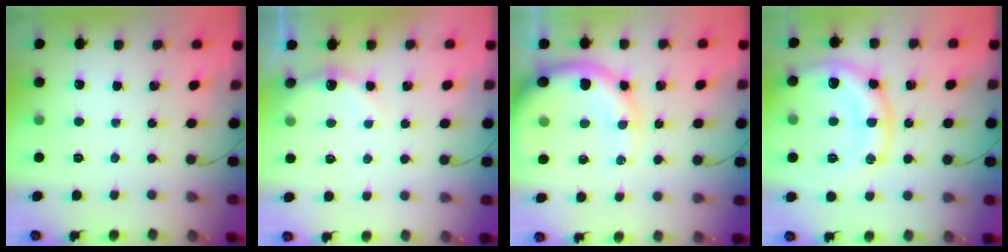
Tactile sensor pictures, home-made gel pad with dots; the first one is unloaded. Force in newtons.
{"total": 6.7, "press": 6.5, "slide": 1.4}
{"total": 13.1, "press": 12.8, "slide": 2.6}
{"total": 15.3, "press": 15.2, "slide": 1.5}